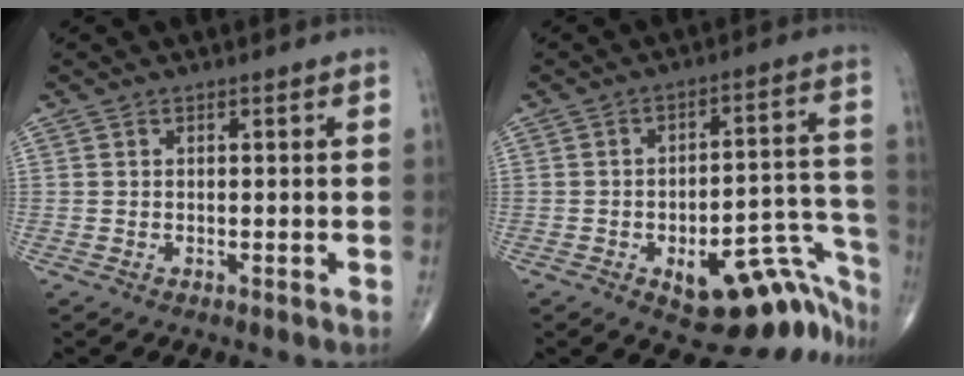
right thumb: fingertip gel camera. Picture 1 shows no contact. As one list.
[{"total": 19.0, "force": [-11.1, 8.2, 13.1], "torque": [-0.053, 0.116, -0.137]}]